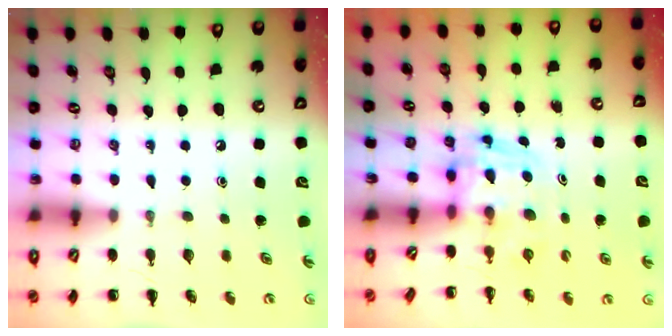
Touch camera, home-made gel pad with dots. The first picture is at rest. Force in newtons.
{"total": 3.6, "press": 3.5, "slide": 0.6}